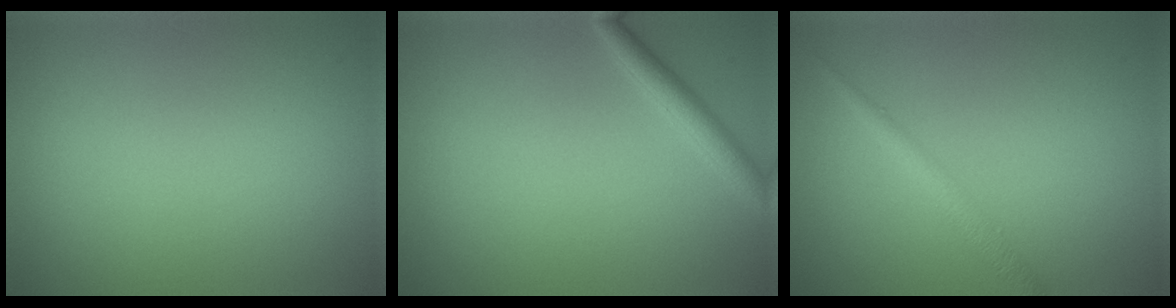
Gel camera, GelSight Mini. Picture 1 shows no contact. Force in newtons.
{"total": 1.9, "press": 1.9, "slide": 0.0}
{"total": 1.7, "press": 1.7, "slide": 0.1}